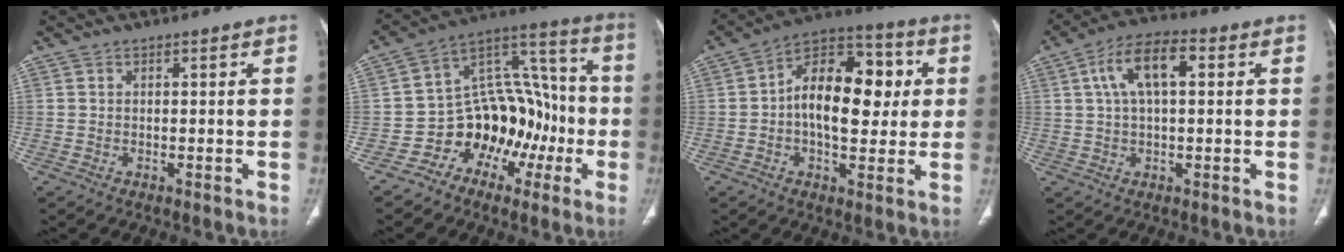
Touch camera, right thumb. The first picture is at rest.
{"total": 17.2, "force": [-5.9, 12.4, 10.4], "torque": [-0.095, 0.096, -0.094]}
{"total": 17.3, "force": [1.4, 9.9, 14.1], "torque": [-0.188, 0.029, 0.015]}
{"total": 10.1, "force": [2.6, 4.6, 8.6], "torque": [-0.159, 0.023, 0.041]}